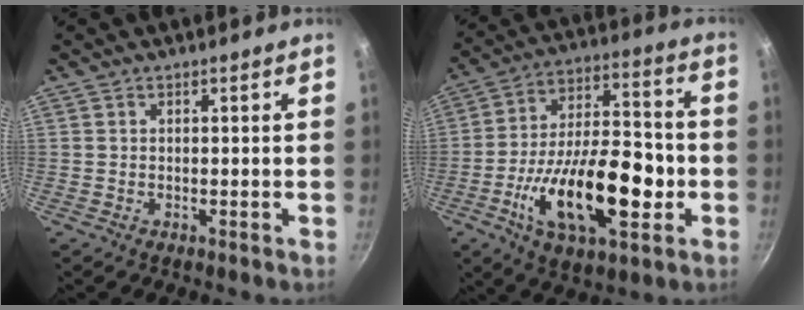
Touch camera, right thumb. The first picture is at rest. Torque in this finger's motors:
{"motor_torque": [-0.05, 1.08, 1.67, -1.10, 0.61]}